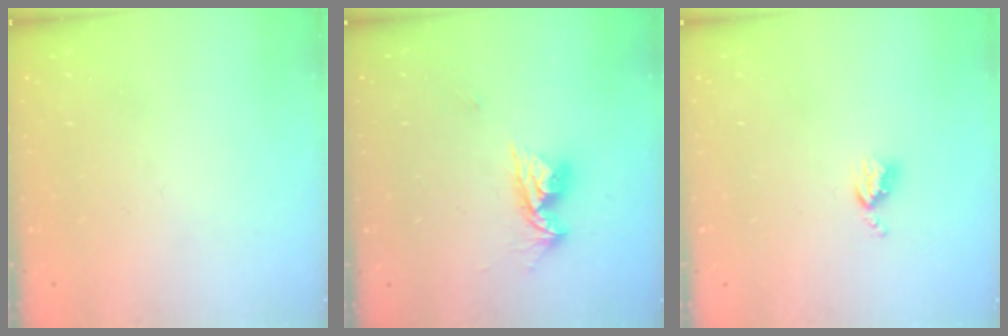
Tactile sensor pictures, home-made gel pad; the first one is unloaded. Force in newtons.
{"total": 8.9, "press": 8.9, "slide": 0.9}
{"total": 4.5, "press": 4.5, "slide": 0.6}